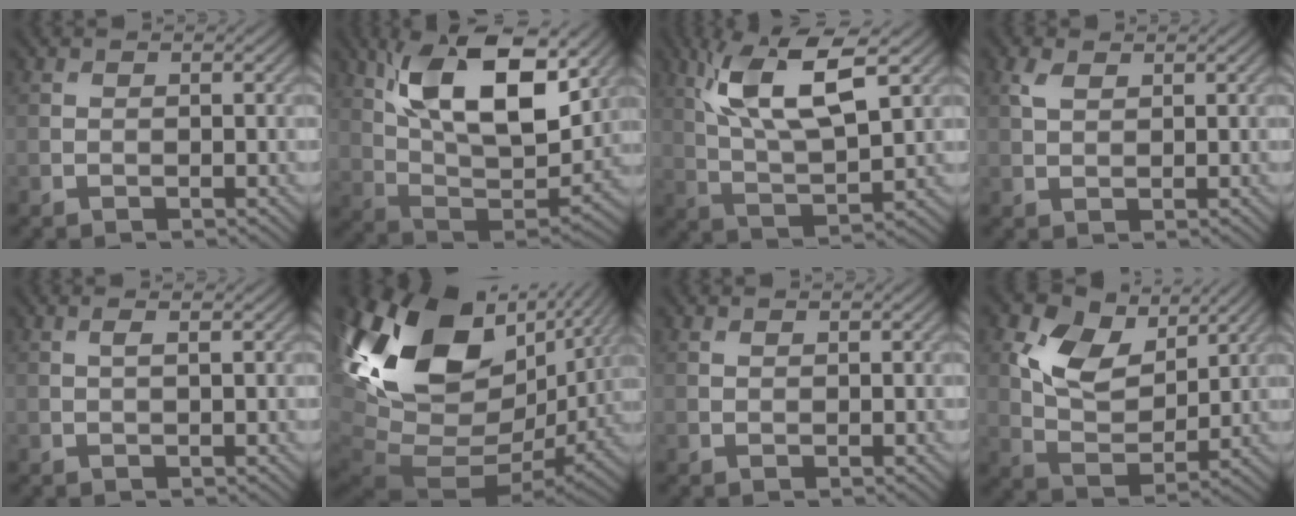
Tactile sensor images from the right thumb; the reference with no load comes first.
{"total": 16.7, "force": [7.8, 7.8, 12.5], "torque": [-0.246, -0.001, 0.136]}
{"total": 12.5, "force": [5.3, 4.4, 10.5], "torque": [-0.216, 0.009, 0.100]}
{"total": 2.3, "force": [1.2, 1.3, 1.5], "torque": [-0.042, 0.004, 0.026]}
{"total": 1.1, "force": [0.4, 0.1, 1.0], "torque": [-0.022, 0.005, 0.007]}
{"total": 20.8, "force": [4.6, 13.3, 15.3], "torque": [-0.323, -0.032, 0.129]}
{"total": 0.6, "force": [0.5, 0.2, 0.2], "torque": [-0.007, 0.001, 0.013]}
{"total": 10.3, "force": [4.7, 6.2, 6.7], "torque": [-0.145, 0.006, 0.084]}